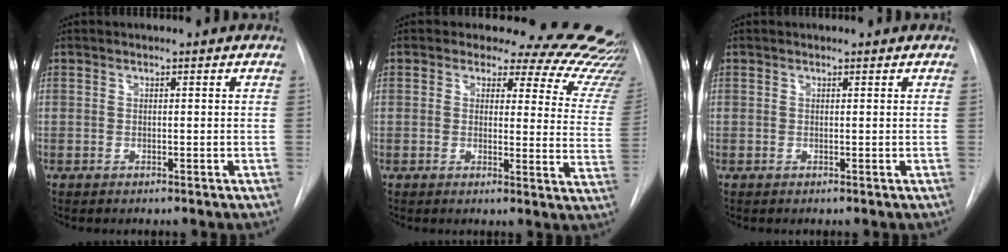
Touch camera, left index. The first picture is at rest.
{"total": 18.9, "force": [17.5, 5.6, 4.4], "torque": [-0.028, -0.101, 0.159]}
{"total": 0.9, "force": [0.9, 0.3, 0.1], "torque": [-0.008, 0.006, 0.011]}